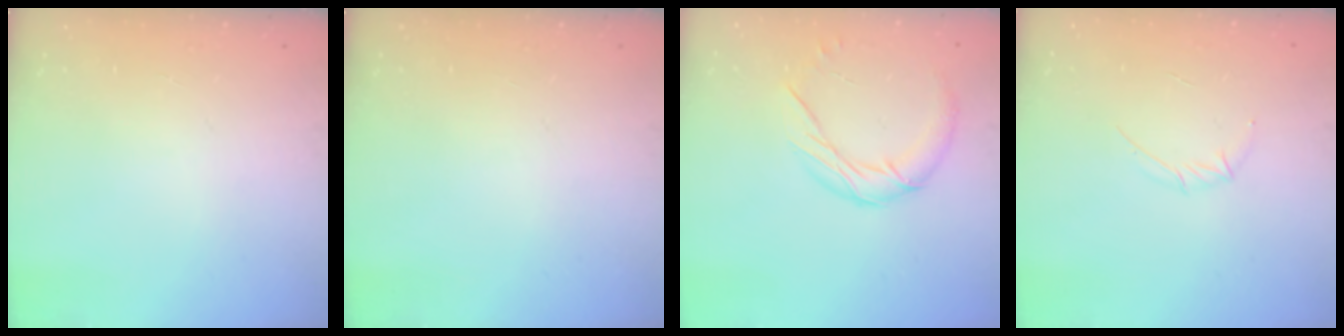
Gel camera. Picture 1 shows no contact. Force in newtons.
{"total": 0.0}
{"total": 11.0, "press": 10.9, "slide": 0.6}
{"total": 3.7, "press": 3.6, "slide": 0.9}